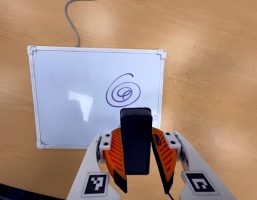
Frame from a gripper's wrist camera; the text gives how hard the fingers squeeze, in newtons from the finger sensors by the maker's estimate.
{"total": 7.8, "left": 6.2, "right": 9.3}